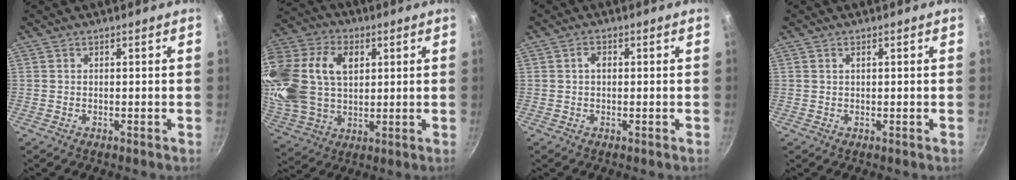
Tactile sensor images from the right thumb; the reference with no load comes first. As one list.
[{"total": 26.5, "force": [7.1, 18.6, 17.6], "torque": [-0.384, 0.020, 0.133]}, {"total": 1.9, "force": [0.2, 1.3, 1.4], "torque": [-0.020, 0.005, 0.002]}, {"total": 0.7, "force": [0.3, 0.4, 0.5], "torque": [-0.008, 0.003, 0.006]}]